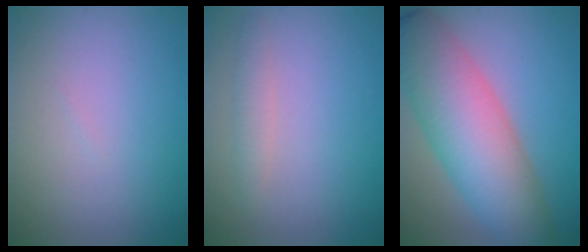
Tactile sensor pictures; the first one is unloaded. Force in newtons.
{"total": 1.4, "press": 1.4, "slide": 0.0}
{"total": 9.4, "press": 9.4, "slide": 0.3}